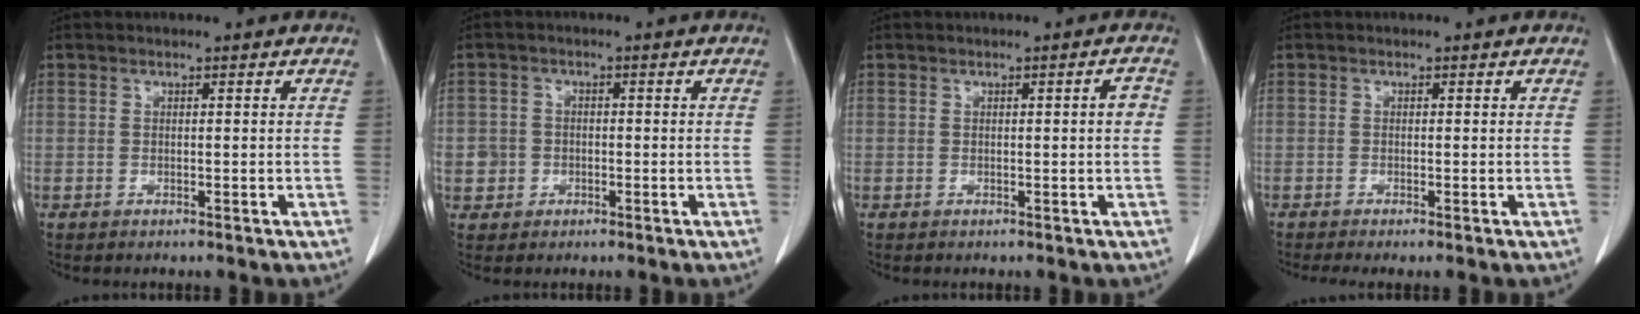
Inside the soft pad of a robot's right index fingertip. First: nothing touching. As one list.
[{"total": 3.3, "force": [-0.7, 3.2, 0.5], "torque": [0.002, 0.009, -0.010]}, {"total": 1.6, "force": [0.0, 0.1, 1.6], "torque": [-0.020, 0.003, 0.001]}, {"total": 1.3, "force": [-0.9, 0.1, 1.0], "torque": [-0.019, -0.004, -0.019]}]